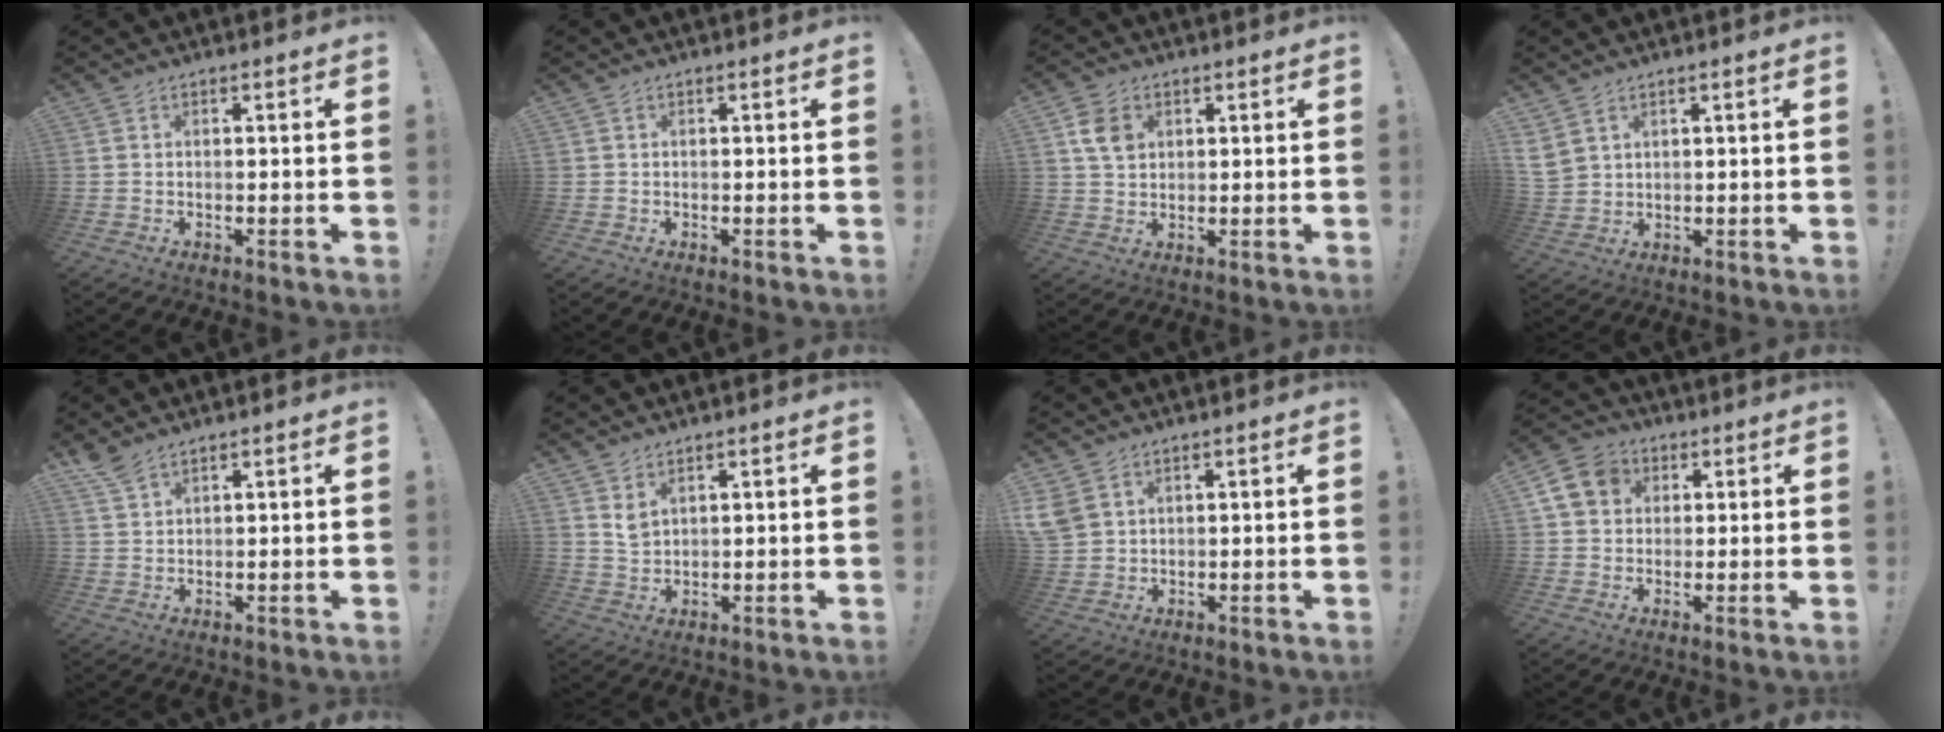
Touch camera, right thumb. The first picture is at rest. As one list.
[{"total": 0.5, "force": [-0.2, 0.4, -0.1], "torque": [0.002, 0.000, -0.003]}, {"total": 6.7, "force": [2.3, 5.2, 3.5], "torque": [-0.046, 0.000, 0.045]}, {"total": 4.5, "force": [2.9, 2.8, 1.9], "torque": [-0.040, -0.015, 0.059]}, {"total": 4.0, "force": [3.4, 0.9, 1.9], "torque": [-0.037, -0.021, 0.064]}, {"total": 3.3, "force": [2.5, 1.6, 1.4], "torque": [-0.010, -0.024, 0.045]}, {"total": 5.6, "force": [2.9, 4.0, 2.6], "torque": [-0.053, -0.006, 0.060]}, {"total": 10.6, "force": [3.2, 9.1, 4.5], "torque": [-0.071, -0.002, 0.066]}]